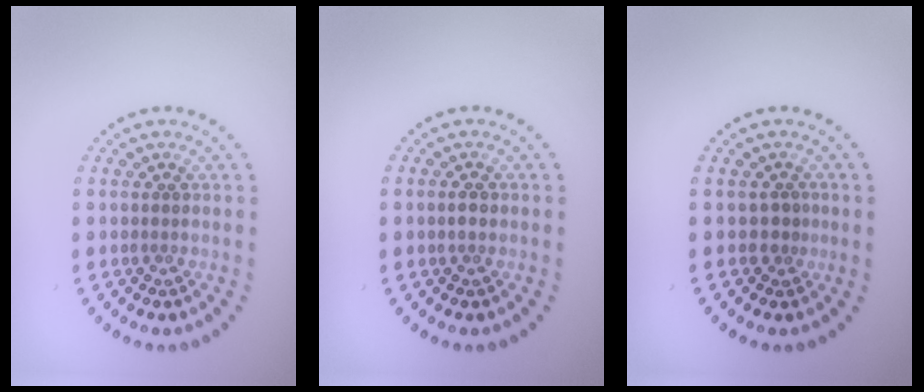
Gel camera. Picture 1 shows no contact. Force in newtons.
{"total": 1.0, "press": 1.0, "slide": 0.1}
{"total": 1.3, "press": 1.0, "slide": 0.9}